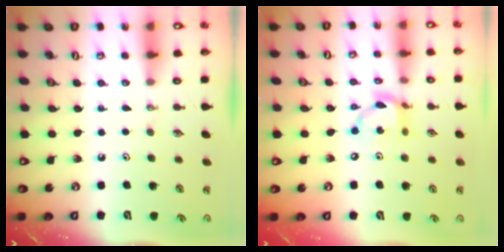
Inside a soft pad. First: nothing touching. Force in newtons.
{"total": 11.3, "press": 11.3, "slide": 0.8}